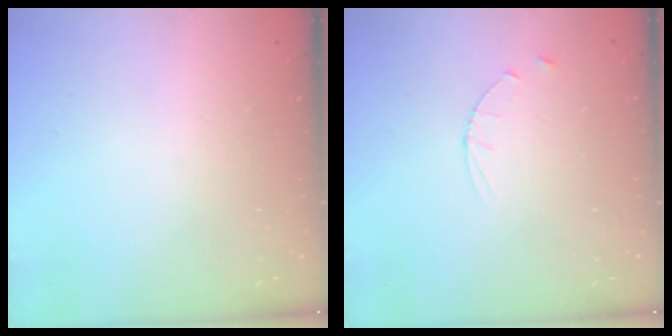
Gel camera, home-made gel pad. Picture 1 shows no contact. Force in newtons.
{"total": 3.0, "press": 2.9, "slide": 0.4}